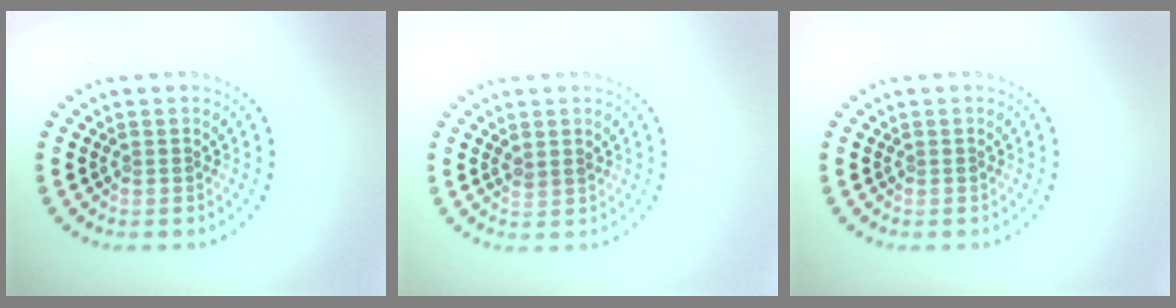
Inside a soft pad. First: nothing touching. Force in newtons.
{"total": 0.6, "press": 0.4, "slide": 0.4}
{"total": 0.0}